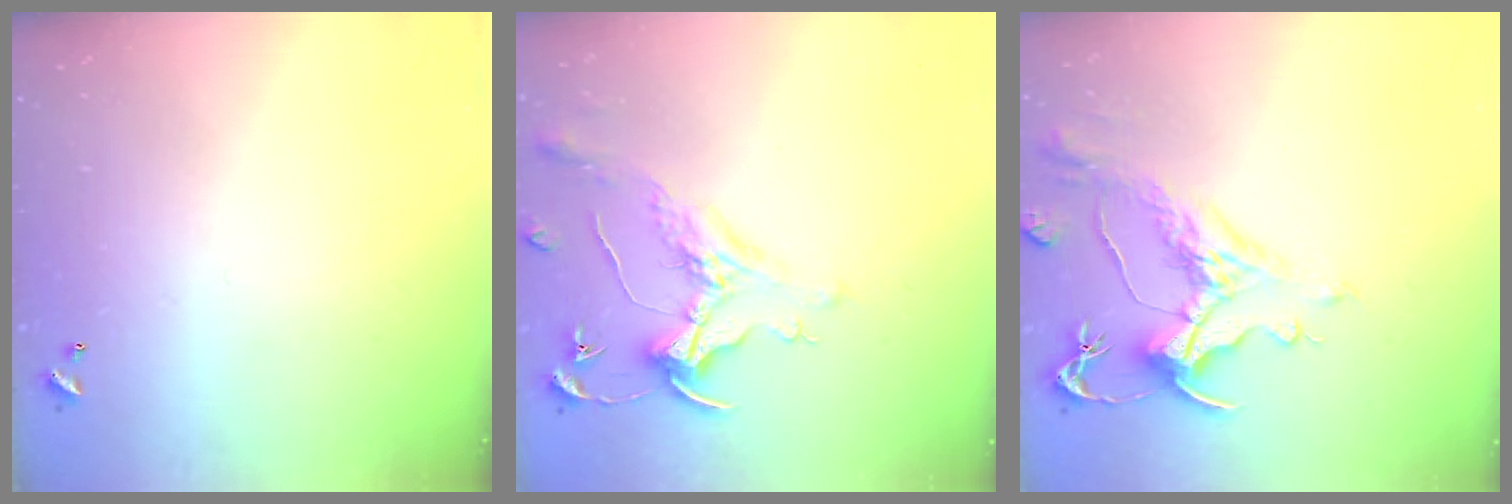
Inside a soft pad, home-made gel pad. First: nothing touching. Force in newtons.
{"total": 1.6, "press": 1.4, "slide": 0.7}
{"total": 1.8, "press": 1.1, "slide": 1.4}